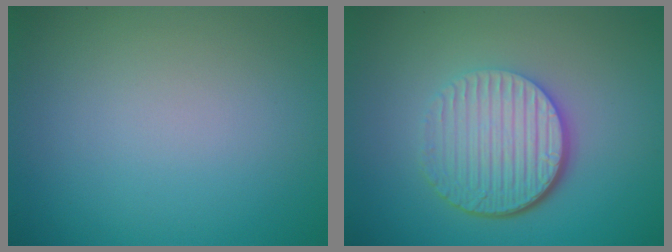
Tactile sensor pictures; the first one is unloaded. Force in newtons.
{"total": 6.1, "press": 4.2, "slide": 4.4}